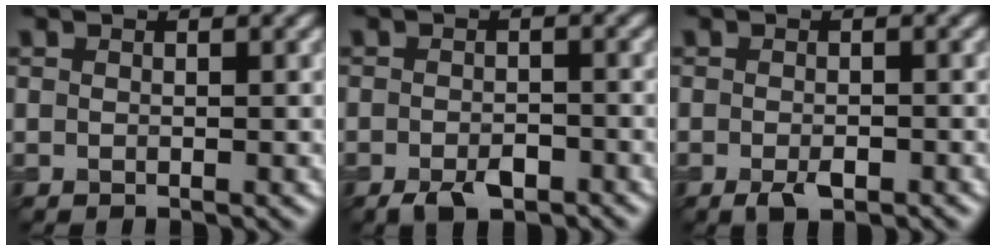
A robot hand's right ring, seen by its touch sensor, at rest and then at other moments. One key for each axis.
{"total": 2.8, "fx": -1.8, "fy": 1.3, "fz": 1.8, "tx": -0.029, "ty": -0.001, "tz": -0.032}
{"total": 2.1, "fx": -1.1, "fy": 0.8, "fz": 1.6, "tx": -0.029, "ty": -0.005, "tz": -0.020}